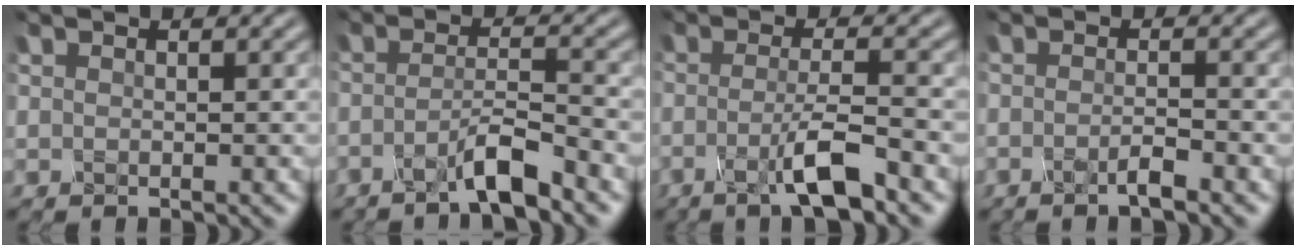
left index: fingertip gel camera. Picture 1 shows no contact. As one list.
[{"total": 3.6, "force": [-2.8, 0.2, 2.3], "torque": [-0.031, 0.006, -0.062]}, {"total": 4.3, "force": [-2.3, 0.6, 3.6], "torque": [-0.060, -0.007, -0.047]}, {"total": 1.9, "force": [-1.5, 0.1, 1.1], "torque": [-0.016, -0.005, -0.034]}]